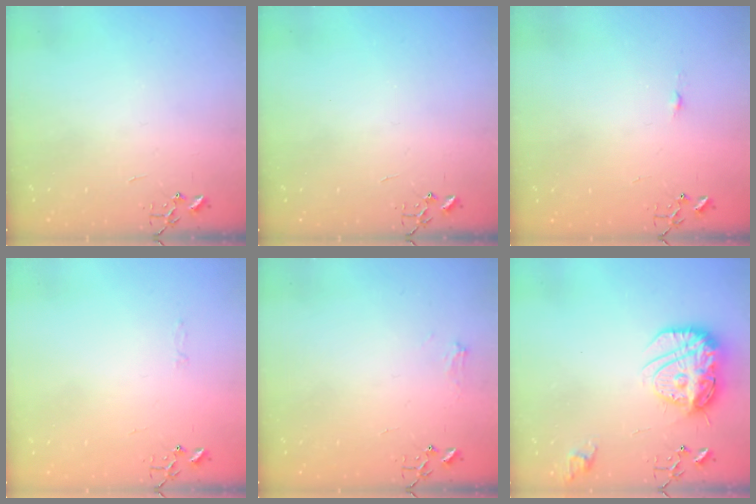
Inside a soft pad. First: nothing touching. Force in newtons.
{"total": 0.0}
{"total": 3.3, "press": 3.3, "slide": 0.4}
{"total": 2.8, "press": 2.8, "slide": 0.4}
{"total": 5.3, "press": 5.3, "slide": 0.6}
{"total": 16.5, "press": 16.5, "slide": 1.6}